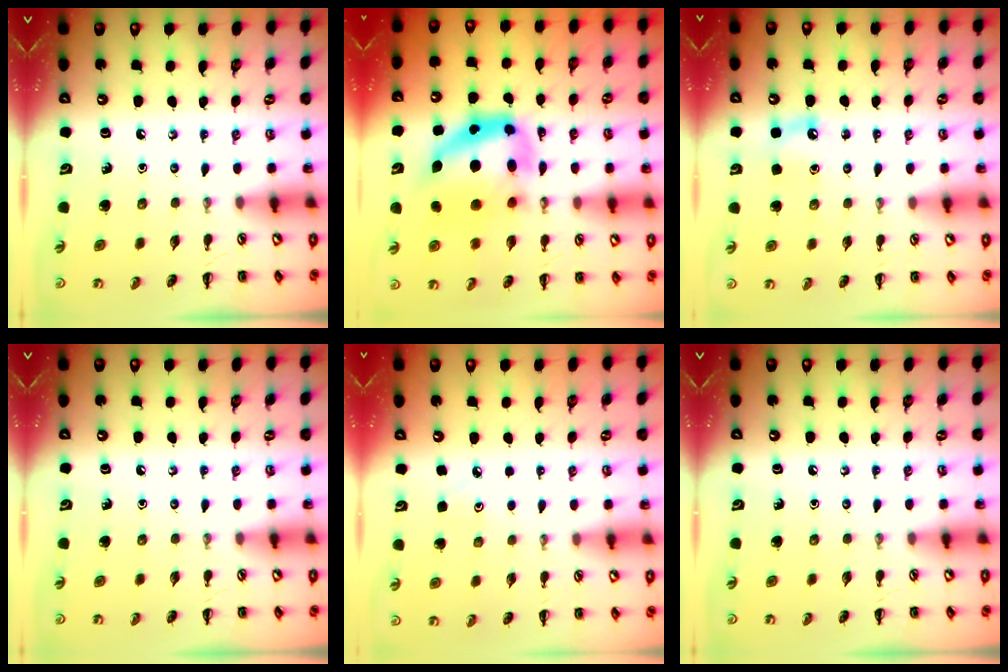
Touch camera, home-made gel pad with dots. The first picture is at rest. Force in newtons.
{"total": 14.3, "press": 13.9, "slide": 3.6}
{"total": 3.8, "press": 3.6, "slide": 1.4}
{"total": 0.0}
{"total": 4.0, "press": 3.8, "slide": 1.2}
{"total": 0.0}